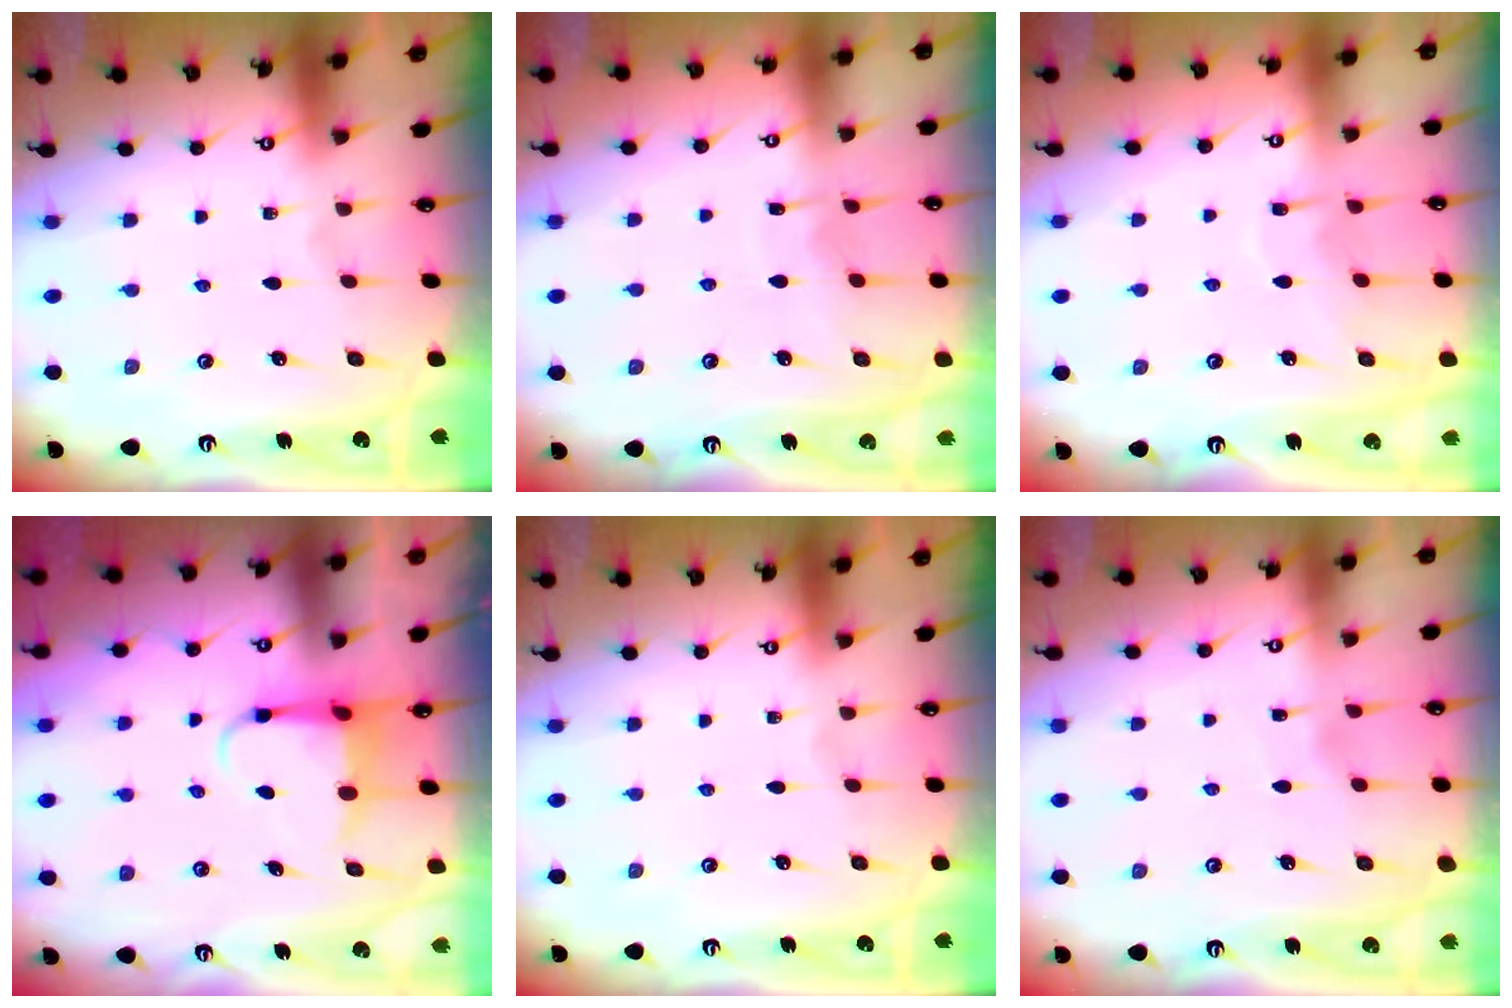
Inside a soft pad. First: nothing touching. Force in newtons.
{"total": 5.3, "press": 5.2, "slide": 0.5}
{"total": 8.1, "press": 8.1, "slide": 0.6}
{"total": 4.0, "press": 4.0, "slide": 0.5}
{"total": 0.0}
{"total": 2.2, "press": 2.1, "slide": 0.3}